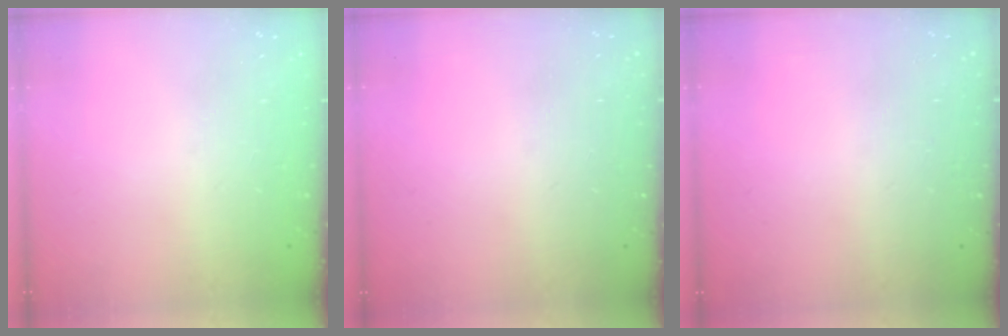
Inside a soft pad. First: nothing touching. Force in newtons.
{"total": 0.0}
{"total": 0.0}